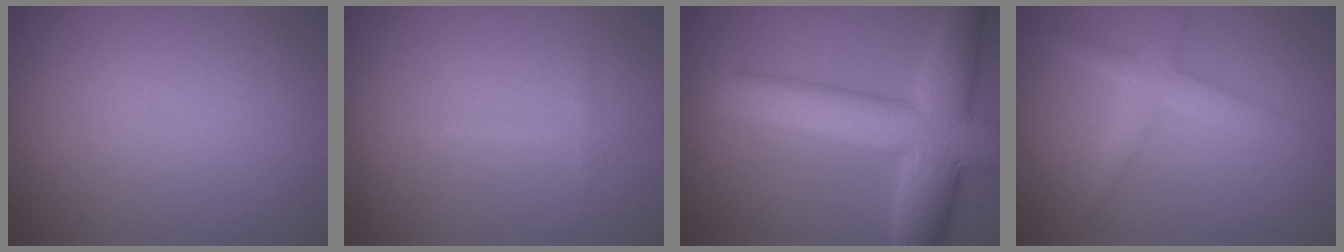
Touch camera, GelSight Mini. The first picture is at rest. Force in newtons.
{"total": 0.8, "press": 0.8, "slide": 0.0}
{"total": 10.5, "press": 10.4, "slide": 0.5}
{"total": 2.6, "press": 2.6, "slide": 0.1}